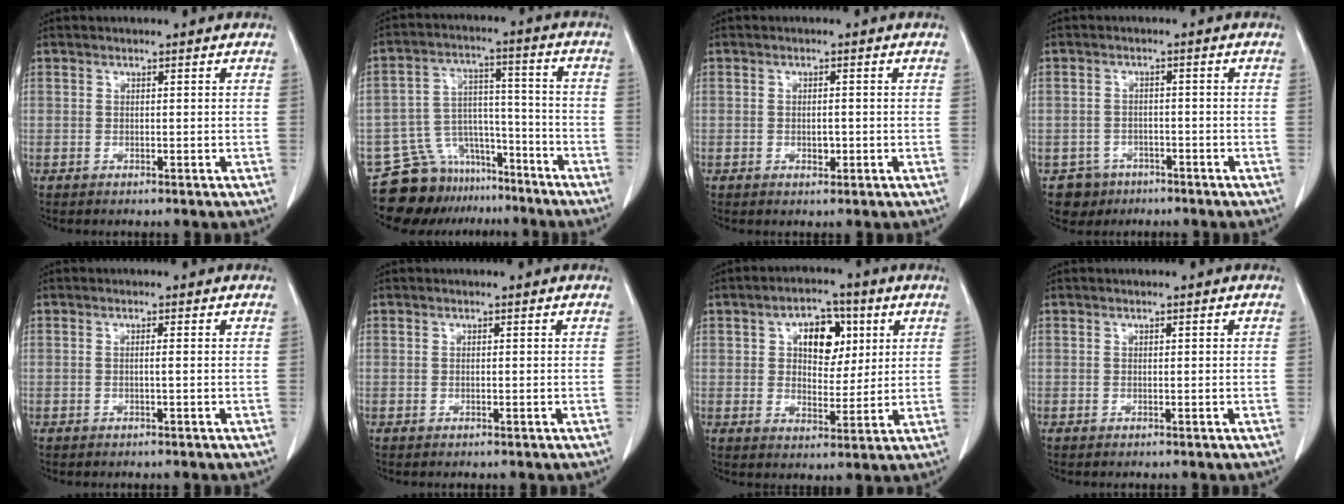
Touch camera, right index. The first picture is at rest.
{"total": 11.8, "force": [-9.9, 6.2, 1.8], "torque": [-0.022, 0.052, -0.161]}
{"total": 1.6, "force": [-0.4, 0.9, 1.3], "torque": [-0.023, 0.000, -0.003]}
{"total": 4.5, "force": [-2.8, 3.5, -0.2], "torque": [0.007, 0.011, -0.041]}
{"total": 0.7, "force": [-0.1, -0.1, 0.7], "torque": [-0.009, 0.002, -0.003]}
{"total": 0.0}
{"total": 8.4, "force": [2.8, 5.1, 6.1], "torque": [-0.092, 0.020, 0.048]}
{"total": 0.0}